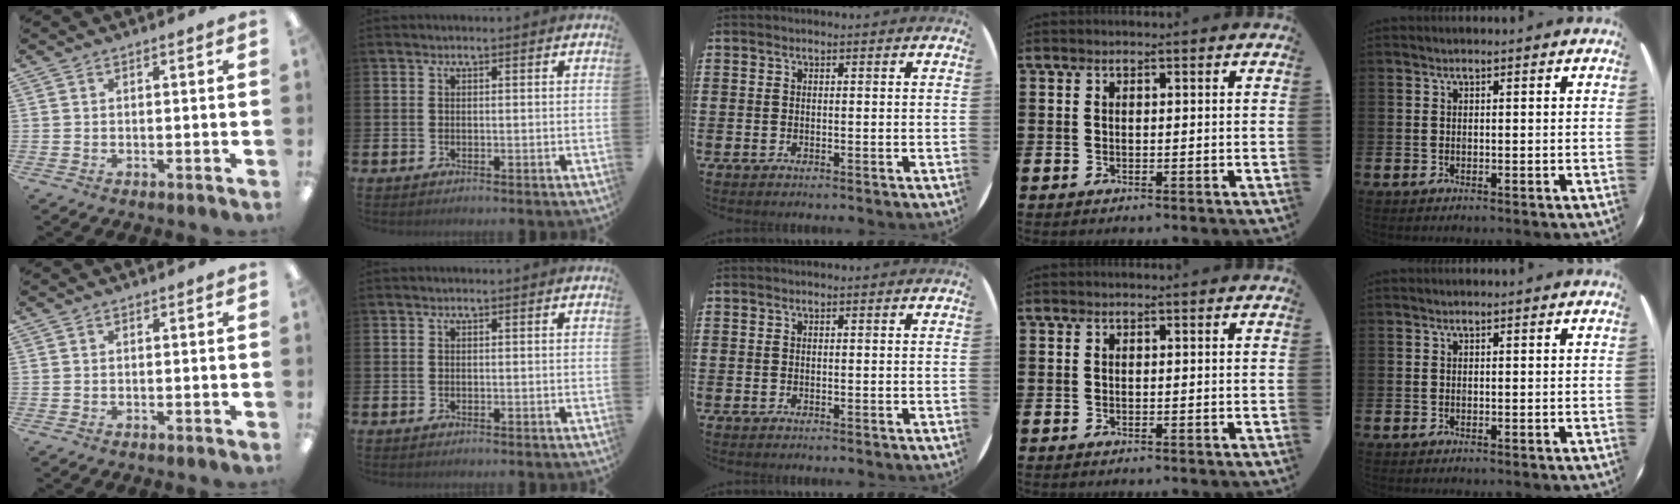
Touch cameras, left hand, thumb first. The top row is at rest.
{}